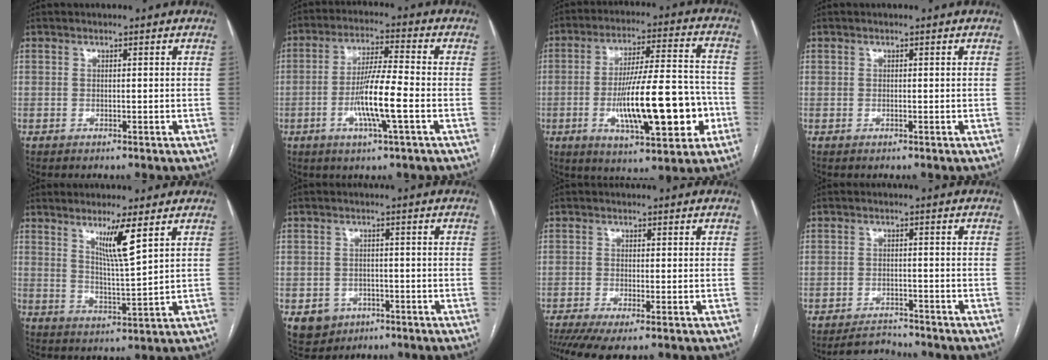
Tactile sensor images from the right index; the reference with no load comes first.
{"total": 9.3, "force": [-2.6, 0.1, 9.0], "torque": [-0.171, -0.005, -0.053]}
{"total": 17.8, "force": [-4.6, 3.7, 16.8], "torque": [-0.281, 0.006, -0.066]}
{"total": 0.0}
{"total": 6.6, "force": [3.7, -0.5, 5.4], "torque": [-0.097, -0.018, 0.068]}
{"total": 5.0, "force": [-2.1, 4.4, 1.1], "torque": [-0.012, 0.006, -0.023]}
{"total": 5.1, "force": [-3.2, 0.9, 3.8], "torque": [-0.065, -0.011, -0.058]}
{"total": 3.3, "force": [-3.2, 0.5, -0.4], "torque": [0.003, -0.008, -0.052]}